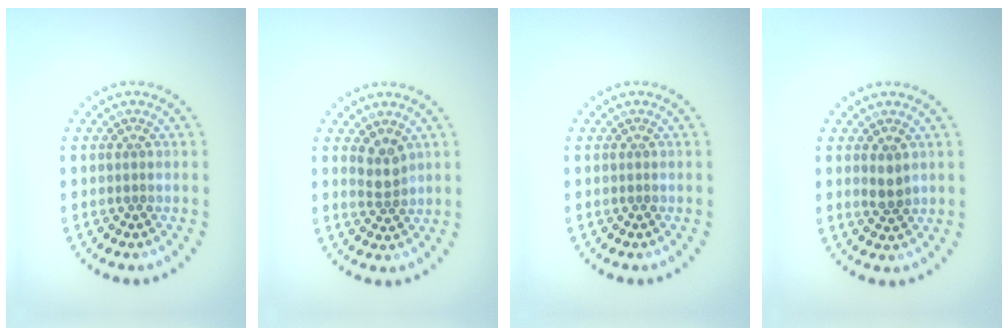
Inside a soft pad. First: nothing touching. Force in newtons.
{"total": 1.8, "press": 1.5, "slide": 1.1}
{"total": 0.0}
{"total": 1.6, "press": 1.5, "slide": 0.4}